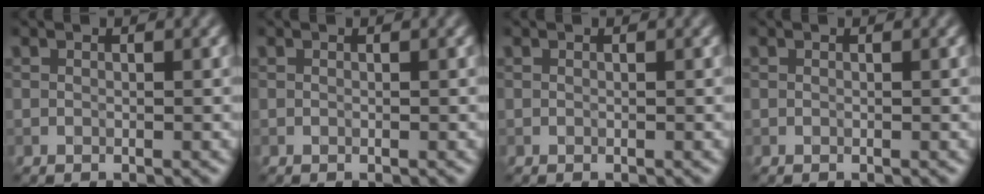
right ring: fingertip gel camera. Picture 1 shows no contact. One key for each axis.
{"total": 0.0}
{"total": 0.0}
{"total": 0.0}